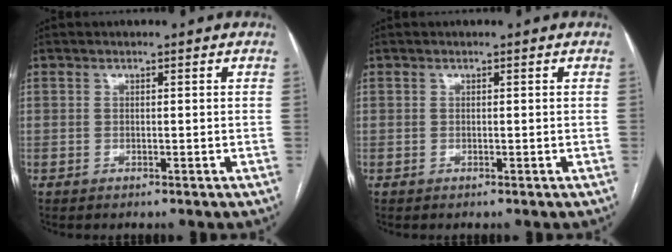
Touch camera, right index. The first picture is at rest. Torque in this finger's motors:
{"motor_torque": [0.00, 0.00, 0.00, 0.00]}